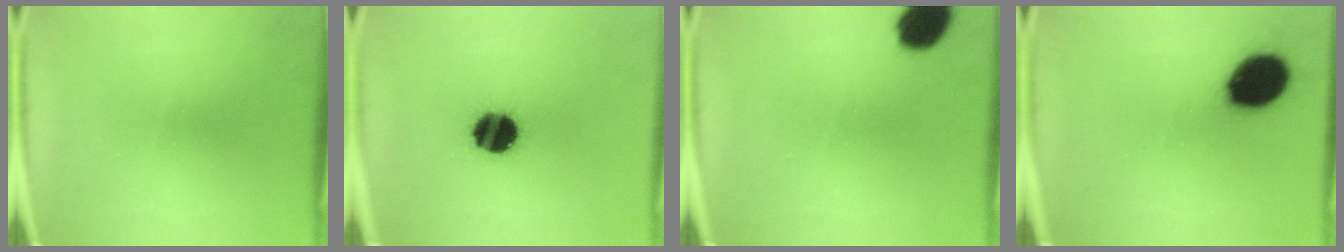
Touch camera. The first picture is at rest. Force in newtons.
{"total": 13.4}
{"total": 8.7}
{"total": 14.1}